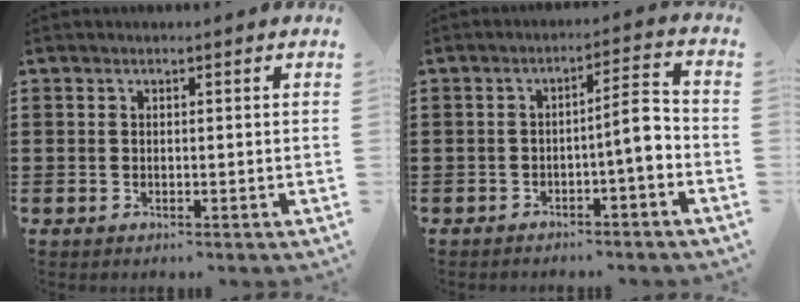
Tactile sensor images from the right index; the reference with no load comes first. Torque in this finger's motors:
{"motor_torque": [0.63, 0.06, 0.35, 0.08]}